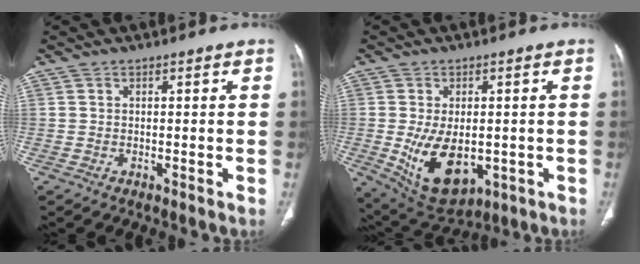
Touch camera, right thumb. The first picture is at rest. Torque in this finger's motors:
{"motor_torque": [0.08, 1.04, 0.46, 0.37, 0.31]}